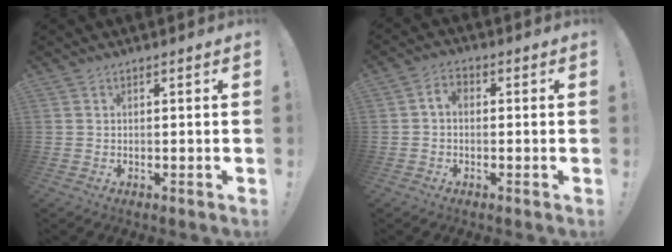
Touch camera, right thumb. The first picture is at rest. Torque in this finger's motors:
{"motor_torque": [0.53, 0.57, 0.40, -0.37, 0.00]}